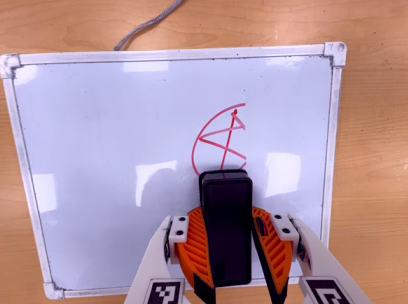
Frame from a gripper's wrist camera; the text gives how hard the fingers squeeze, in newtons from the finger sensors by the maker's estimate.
{"total": 9.0, "left": 9.0, "right": 9.1}